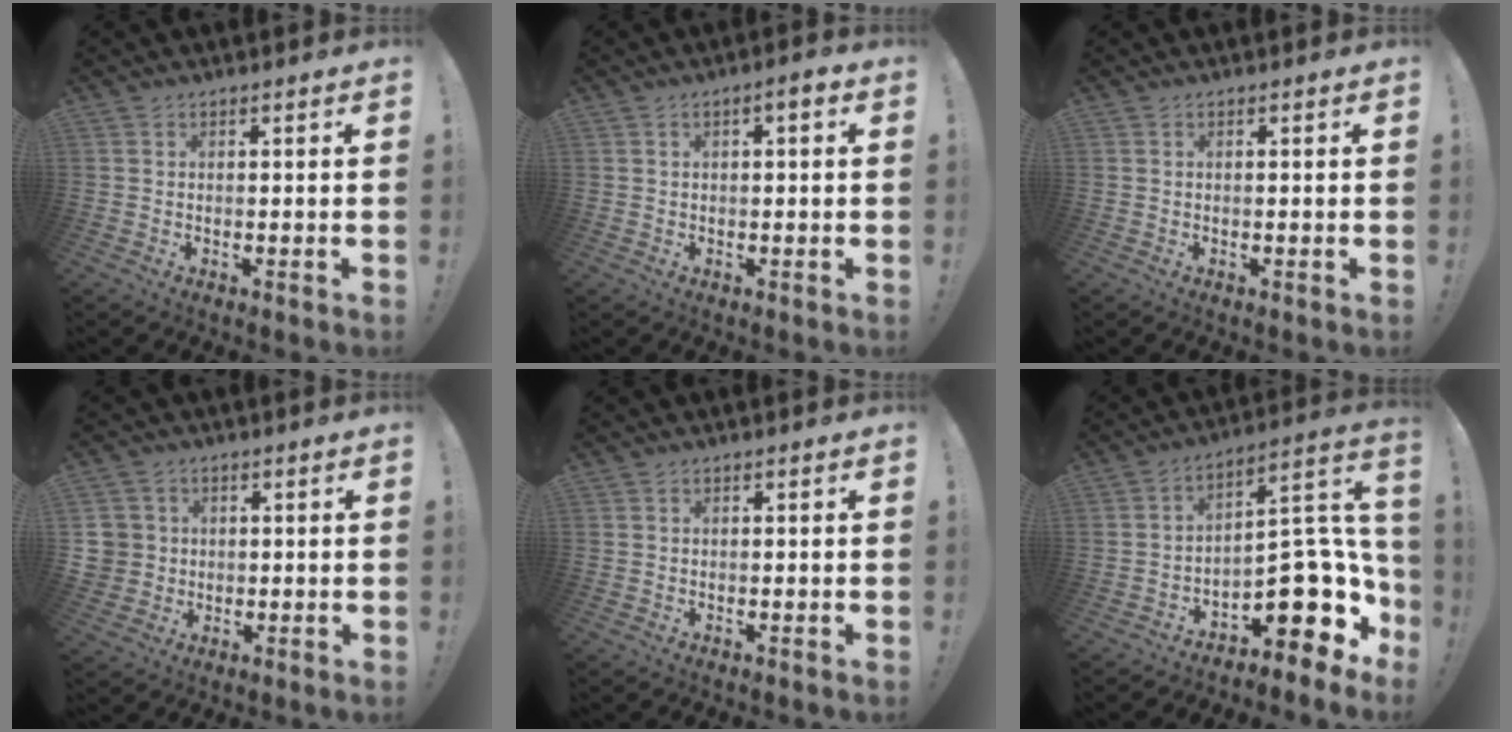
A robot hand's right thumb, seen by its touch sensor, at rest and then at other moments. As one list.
[{"total": 2.7, "force": [0.2, 0.8, 2.5], "torque": [-0.037, 0.005, -0.002]}, {"total": 0.5, "force": [0.0, -0.3, 0.4], "torque": [-0.002, -0.003, -0.002]}, {"total": 5.9, "force": [0.9, 5.8, 1.0], "torque": [-0.019, -0.003, 0.021]}, {"total": 0.0}, {"total": 16.7, "force": [-5.1, 8.6, 13.4], "torque": [-0.148, 0.016, -0.068]}]